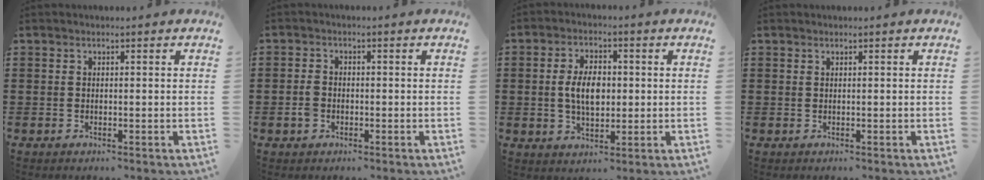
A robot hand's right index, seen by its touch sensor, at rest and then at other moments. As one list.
[{"total": 2.0, "force": [-0.7, 1.5, 1.2], "torque": [-0.032, 0.000, -0.017]}, {"total": 6.0, "force": [0.2, 3.4, 5.0], "torque": [-0.106, 0.003, -0.005]}, {"total": 0.0}]